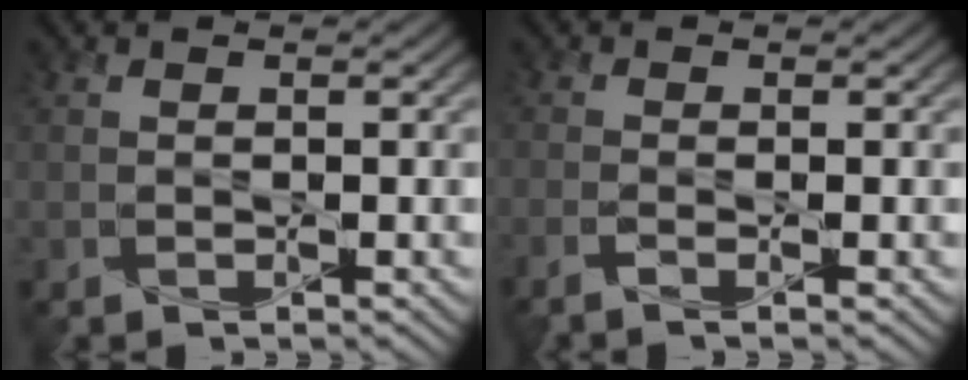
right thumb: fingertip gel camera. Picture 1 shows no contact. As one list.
[{"total": 1.8, "force": [-1.1, 0.3, 1.5], "torque": [-0.032, -0.001, -0.029]}]